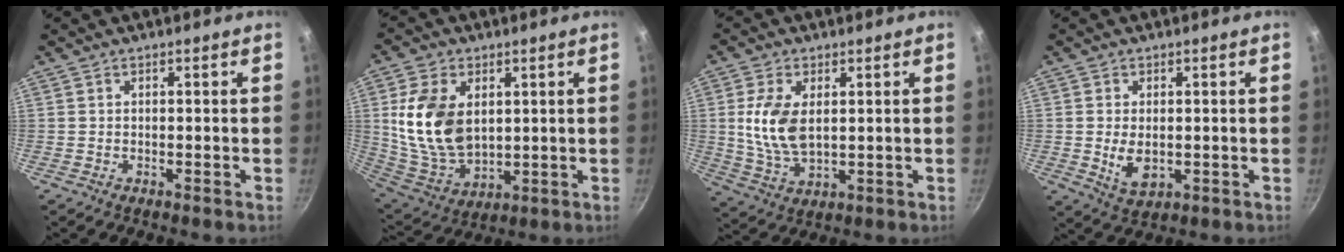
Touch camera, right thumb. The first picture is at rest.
{"total": 15.5, "force": [3.1, 10.1, 11.3], "torque": [-0.200, -0.028, 0.075]}
{"total": 9.9, "force": [1.7, 5.4, 8.1], "torque": [-0.162, -0.014, 0.038]}
{"total": 5.8, "force": [-0.4, 3.6, 4.5], "torque": [-0.076, -0.011, 0.002]}